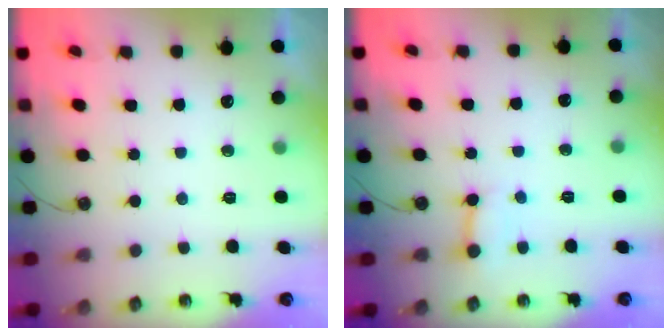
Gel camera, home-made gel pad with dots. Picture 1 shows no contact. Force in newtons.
{"total": 4.1, "press": 4.1, "slide": 0.3}